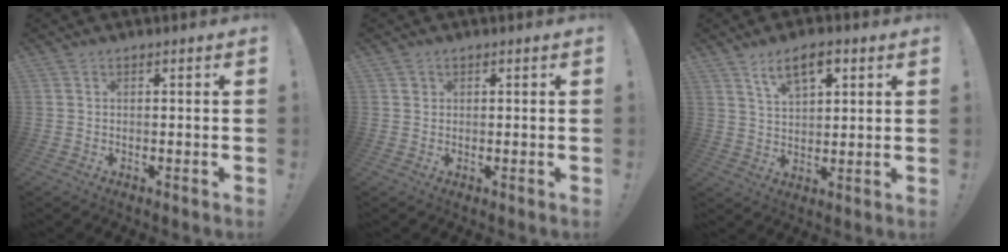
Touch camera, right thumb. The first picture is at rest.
{"total": 1.3, "force": [0.6, 1.2, 0.2], "torque": [0.000, 0.001, 0.010]}
{"total": 8.3, "force": [4.7, 3.9, 5.7], "torque": [-0.089, -0.011, 0.082]}